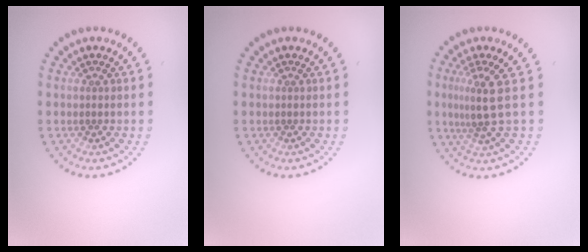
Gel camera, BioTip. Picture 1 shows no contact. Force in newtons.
{"total": 0.0}
{"total": 3.0, "press": 2.2, "slide": 2.0}